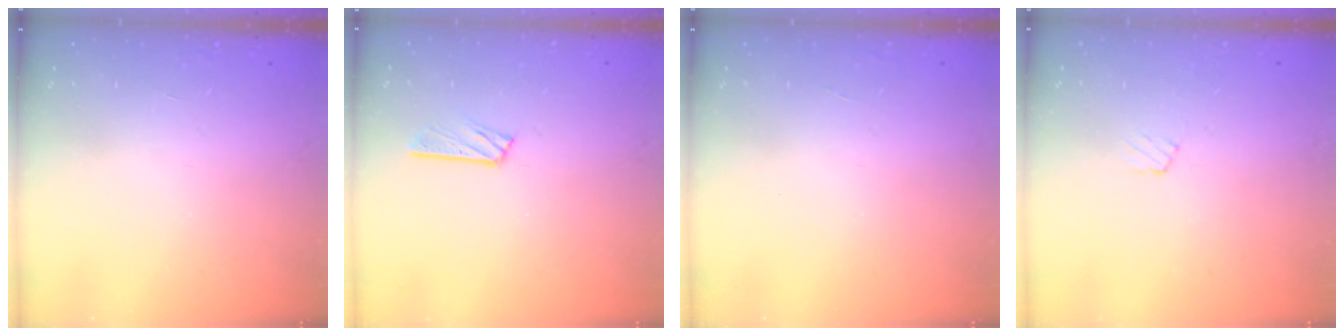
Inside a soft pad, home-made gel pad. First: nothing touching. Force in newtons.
{"total": 4.4, "press": 4.4, "slide": 0.4}
{"total": 0.0}
{"total": 3.5, "press": 3.5, "slide": 0.3}